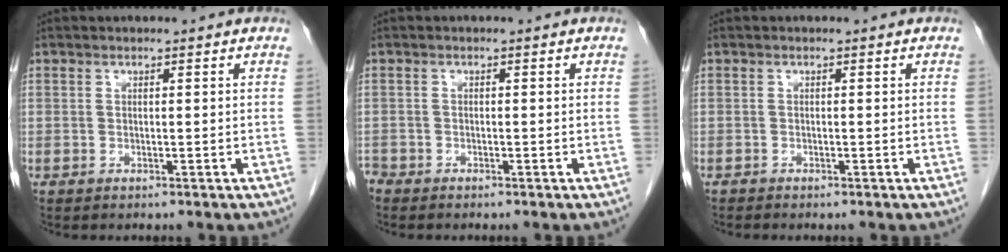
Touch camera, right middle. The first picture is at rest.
{"total": 1.0, "force": [-1.0, 0.3, -0.1], "torque": [0.000, -0.001, -0.019]}
{"total": 0.0}